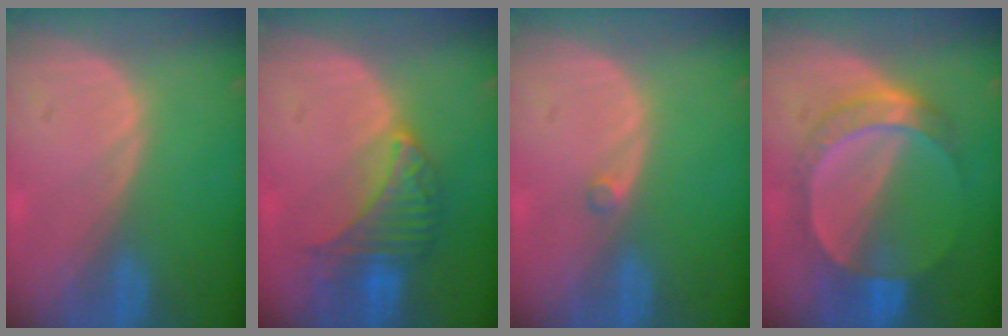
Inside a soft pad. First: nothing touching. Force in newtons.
{"total": 6.5, "press": 6.4, "slide": 0.6}
{"total": 0.7, "press": 0.7, "slide": 0.1}
{"total": 6.8, "press": 6.8, "slide": 0.8}